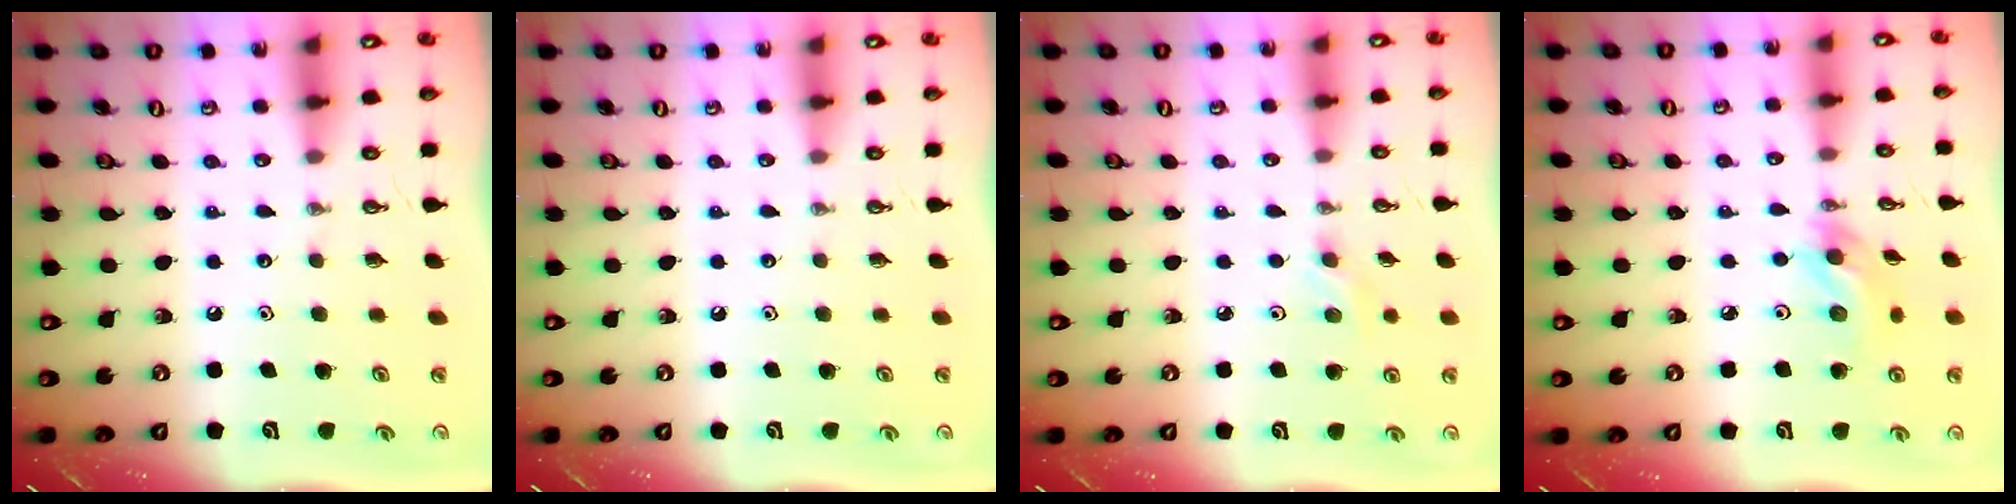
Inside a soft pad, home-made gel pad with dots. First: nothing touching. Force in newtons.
{"total": 1.0, "press": 0.0, "slide": 1.0}
{"total": 2.8, "press": 2.7, "slide": 0.8}
{"total": 10.4, "press": 10.2, "slide": 2.2}